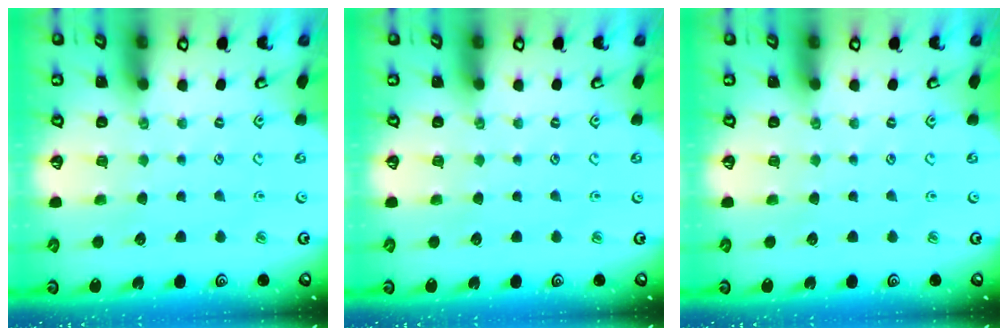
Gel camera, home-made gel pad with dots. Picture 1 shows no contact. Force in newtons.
{"total": 0.0}
{"total": 0.0}